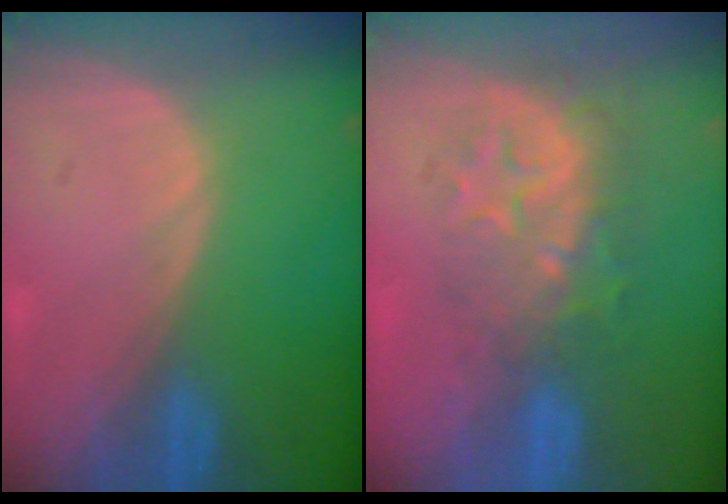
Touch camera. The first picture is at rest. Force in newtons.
{"total": 8.8, "press": 7.7, "slide": 4.2}